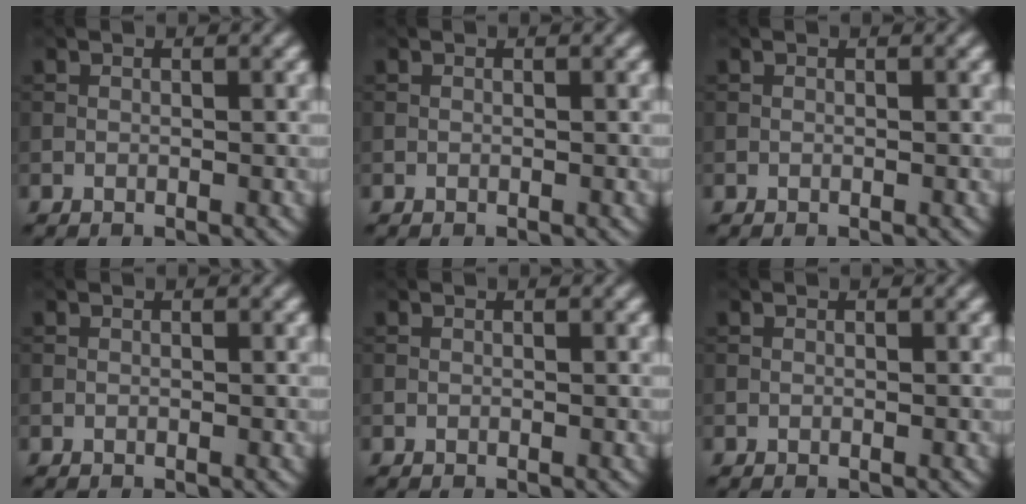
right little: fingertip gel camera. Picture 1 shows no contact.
{"total": 0.0}
{"total": 0.0}
{"total": 0.0}
{"total": 0.0}
{"total": 0.0}